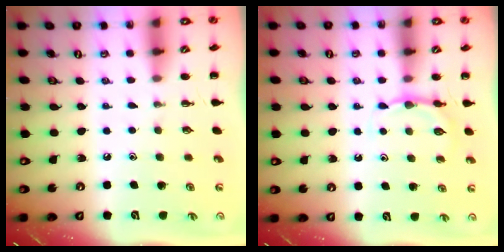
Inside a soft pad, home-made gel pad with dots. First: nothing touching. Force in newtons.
{"total": 4.0, "press": 3.7, "slide": 1.5}